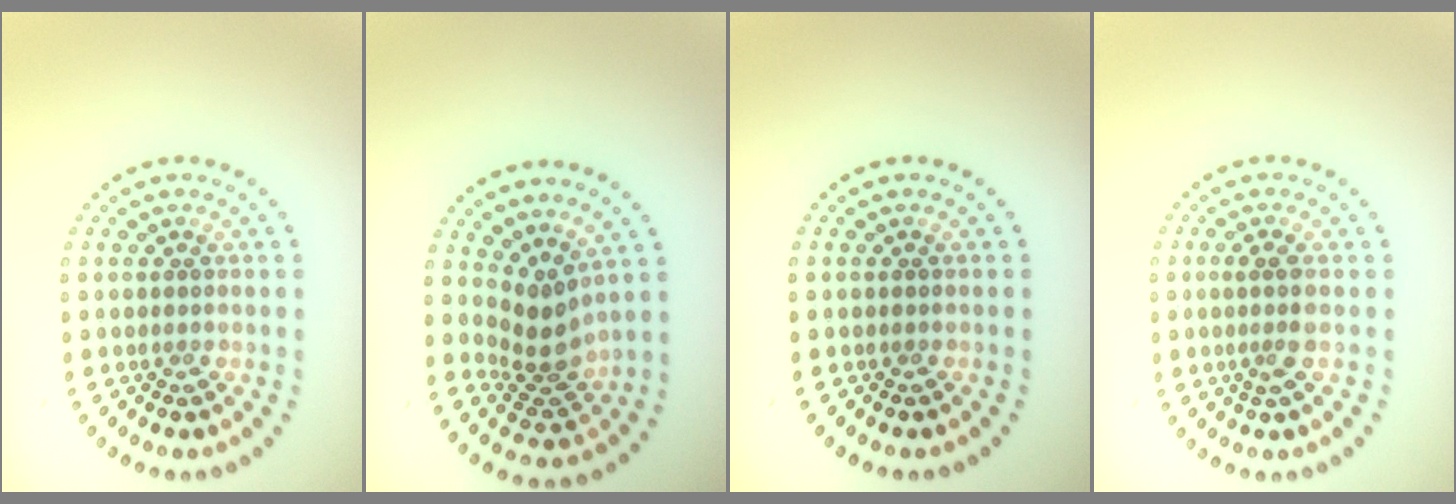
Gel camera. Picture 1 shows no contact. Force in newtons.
{"total": 3.0, "press": 2.2, "slide": 2.0}
{"total": 0.0}
{"total": 1.9, "press": 1.6, "slide": 1.1}